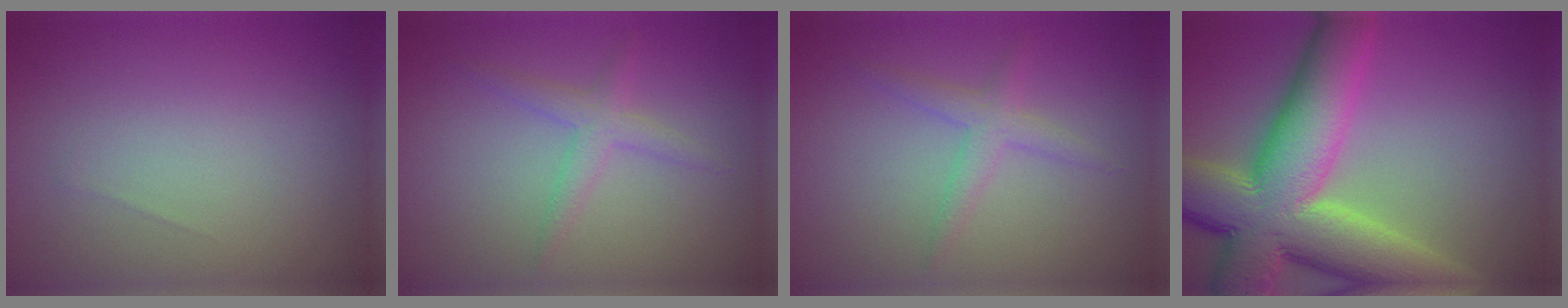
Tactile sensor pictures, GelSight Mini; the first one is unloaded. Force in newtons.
{"total": 2.0, "press": 2.0, "slide": 0.1}
{"total": 2.0, "press": 2.0, "slide": 0.1}
{"total": 13.9, "press": 13.9, "slide": 0.9}